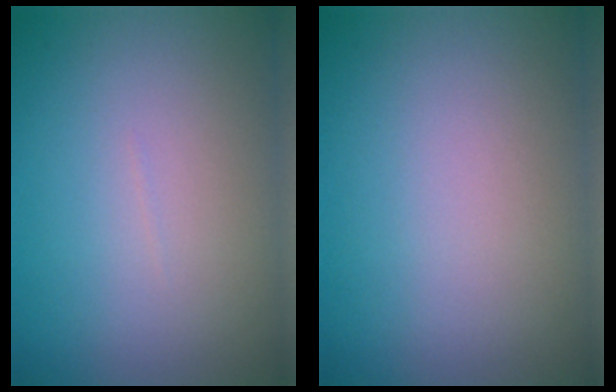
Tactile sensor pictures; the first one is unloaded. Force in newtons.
{"total": 0.0}